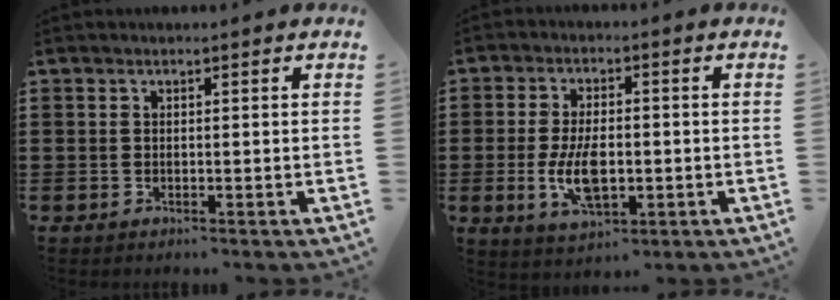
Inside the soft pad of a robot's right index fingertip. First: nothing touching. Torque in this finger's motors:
{"motor_torque": [2.14, 0.00, 1.05, 0.20]}